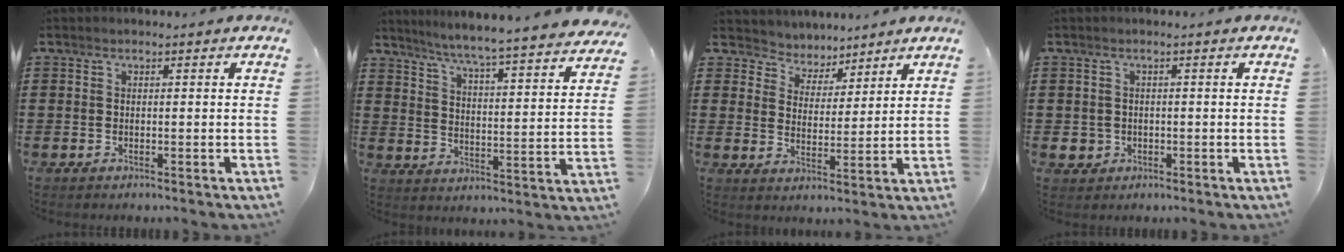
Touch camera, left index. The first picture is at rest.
{"total": 5.2, "force": [4.8, -1.1, 1.7], "torque": [-0.057, -0.044, 0.072]}
{"total": 4.2, "force": [3.8, 1.7, -0.7], "torque": [-0.015, -0.020, 0.066]}
{"total": 1.5, "force": [-0.3, 1.4, 0.4], "torque": [-0.014, 0.003, -0.008]}